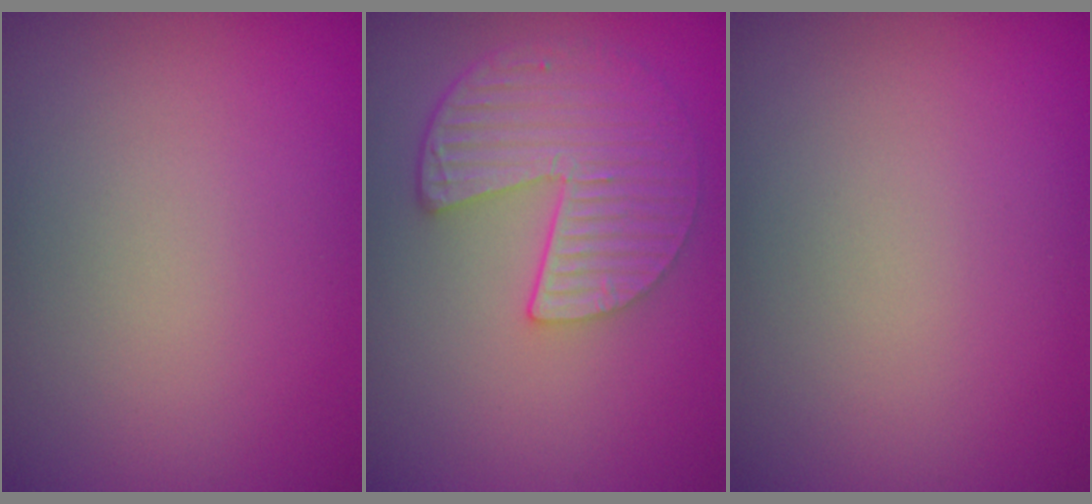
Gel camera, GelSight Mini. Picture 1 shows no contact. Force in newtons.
{"total": 5.5, "press": 4.2, "slide": 3.6}
{"total": 0.0}